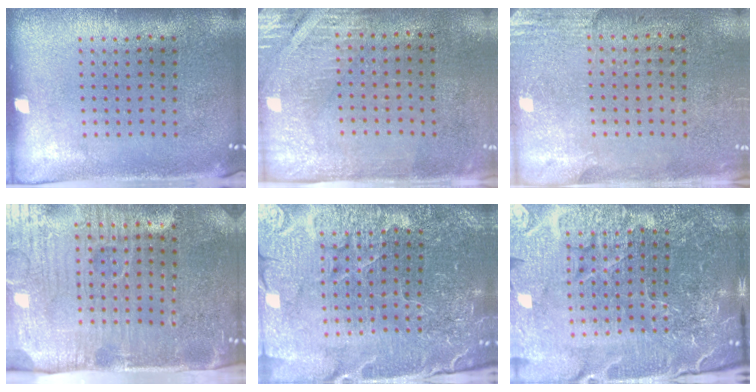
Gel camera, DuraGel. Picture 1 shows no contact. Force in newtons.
{"total": 2.9, "press": 2.5, "slide": 1.4}
{"total": 2.7, "press": 2.3, "slide": 1.4}
{"total": 5.1, "press": 4.5, "slide": 2.5}
{"total": 4.3, "press": 4.2, "slide": 1.0}
{"total": 6.5, "press": 5.8, "slide": 3.0}